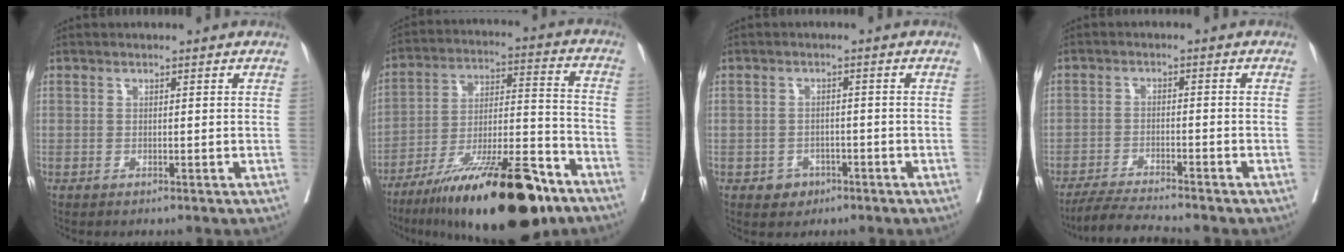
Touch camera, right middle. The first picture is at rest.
{"total": 24.4, "force": [-16.1, 4.5, 17.7], "torque": [-0.243, -0.008, -0.263]}
{"total": 2.4, "force": [-1.3, 1.8, 0.7], "torque": [-0.006, 0.007, -0.014]}
{"total": 6.6, "force": [-6.1, -0.7, 2.4], "torque": [-0.041, -0.022, -0.106]}